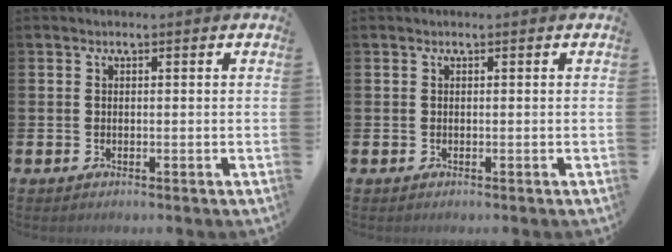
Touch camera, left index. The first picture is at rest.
{"total": 0.0}